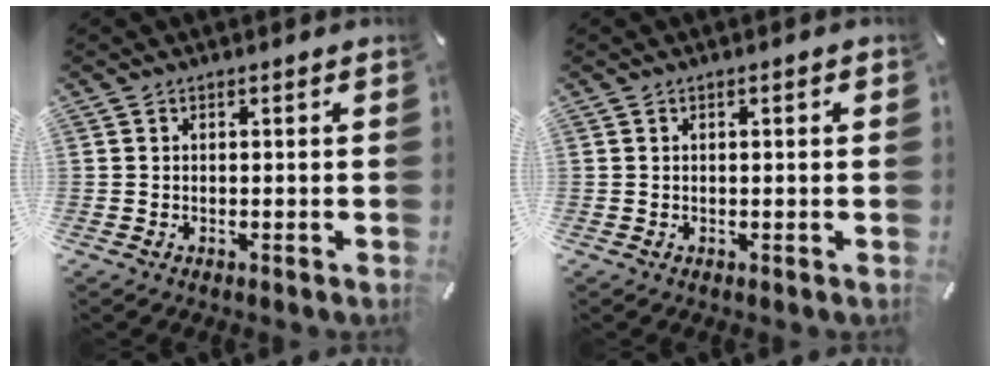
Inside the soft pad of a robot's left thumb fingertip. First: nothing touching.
{"total": 1.0, "force": [0.1, 0.2, 1.0], "torque": [-0.018, 0.000, 0.002]}